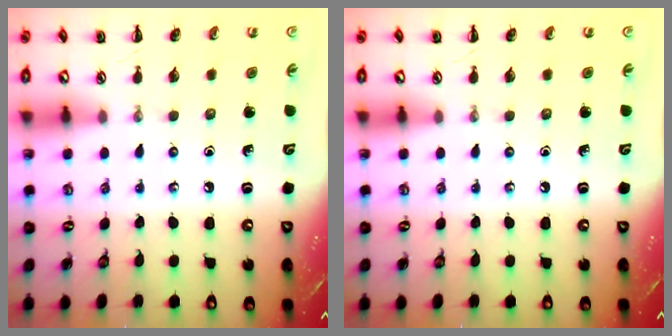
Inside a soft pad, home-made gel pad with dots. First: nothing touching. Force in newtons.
{"total": 0.0}